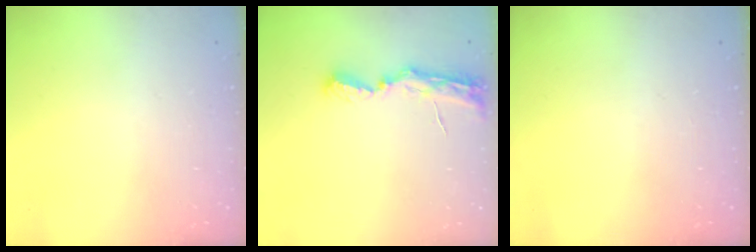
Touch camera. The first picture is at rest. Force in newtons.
{"total": 8.0, "press": 8.0, "slide": 0.7}
{"total": 0.0}